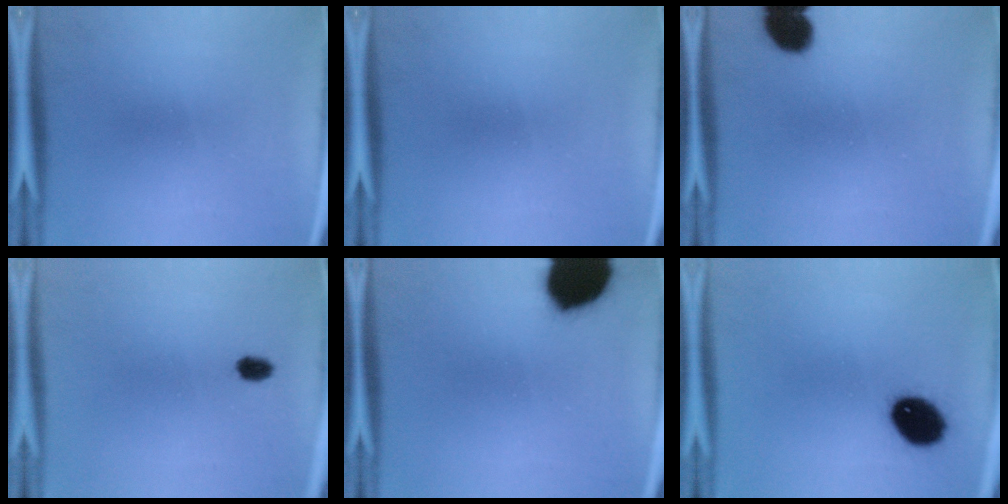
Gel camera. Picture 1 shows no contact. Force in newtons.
{"total": 0.0}
{"total": 7.4}
{"total": 2.2}
{"total": 19.3}
{"total": 10.6}